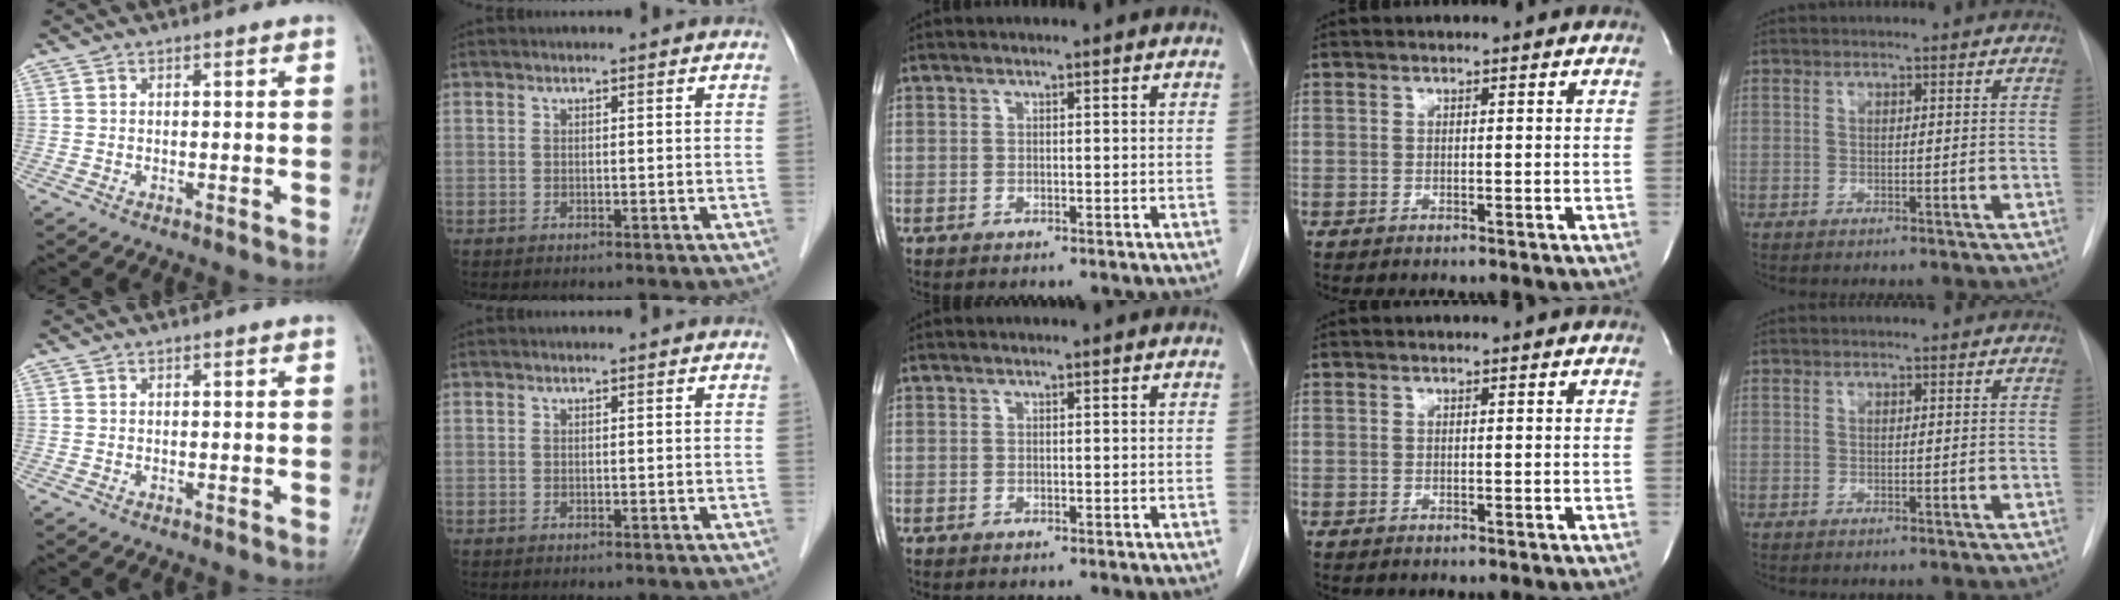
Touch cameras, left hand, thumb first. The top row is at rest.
{}